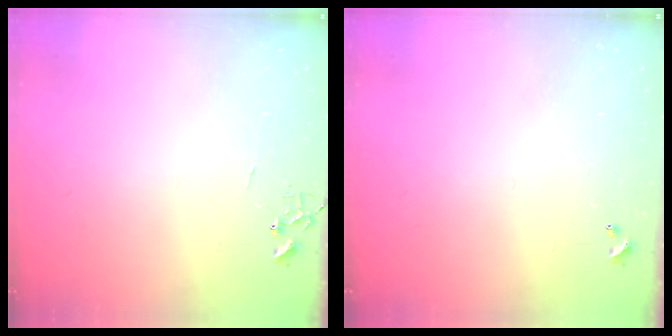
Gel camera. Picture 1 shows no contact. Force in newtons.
{"total": 0.0}